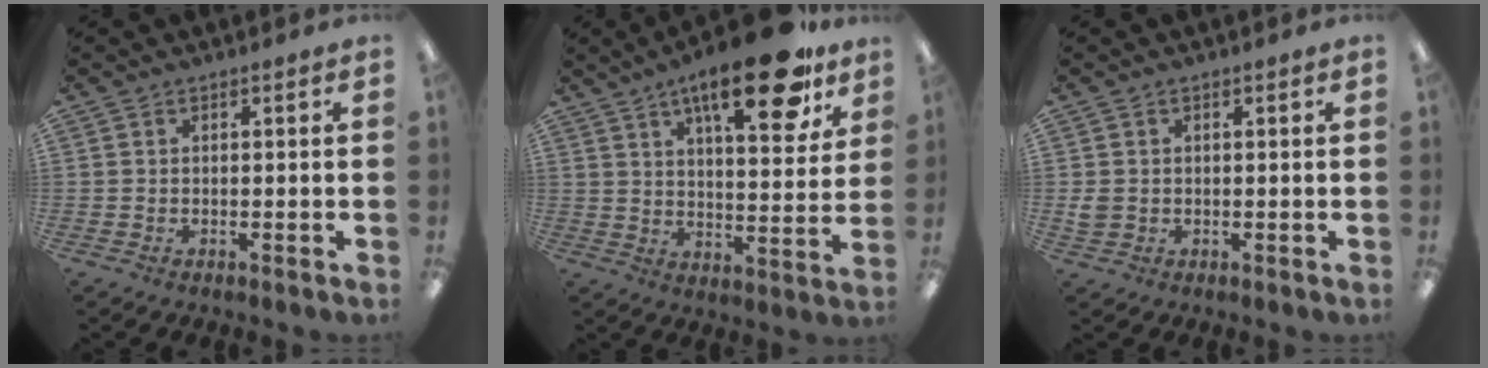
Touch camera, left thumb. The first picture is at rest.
{"total": 20.4, "force": [12.6, 7.0, 14.5], "torque": [-0.204, -0.063, 0.194]}
{"total": 2.2, "force": [0.0, 2.1, 0.8], "torque": [-0.004, 0.001, -0.002]}